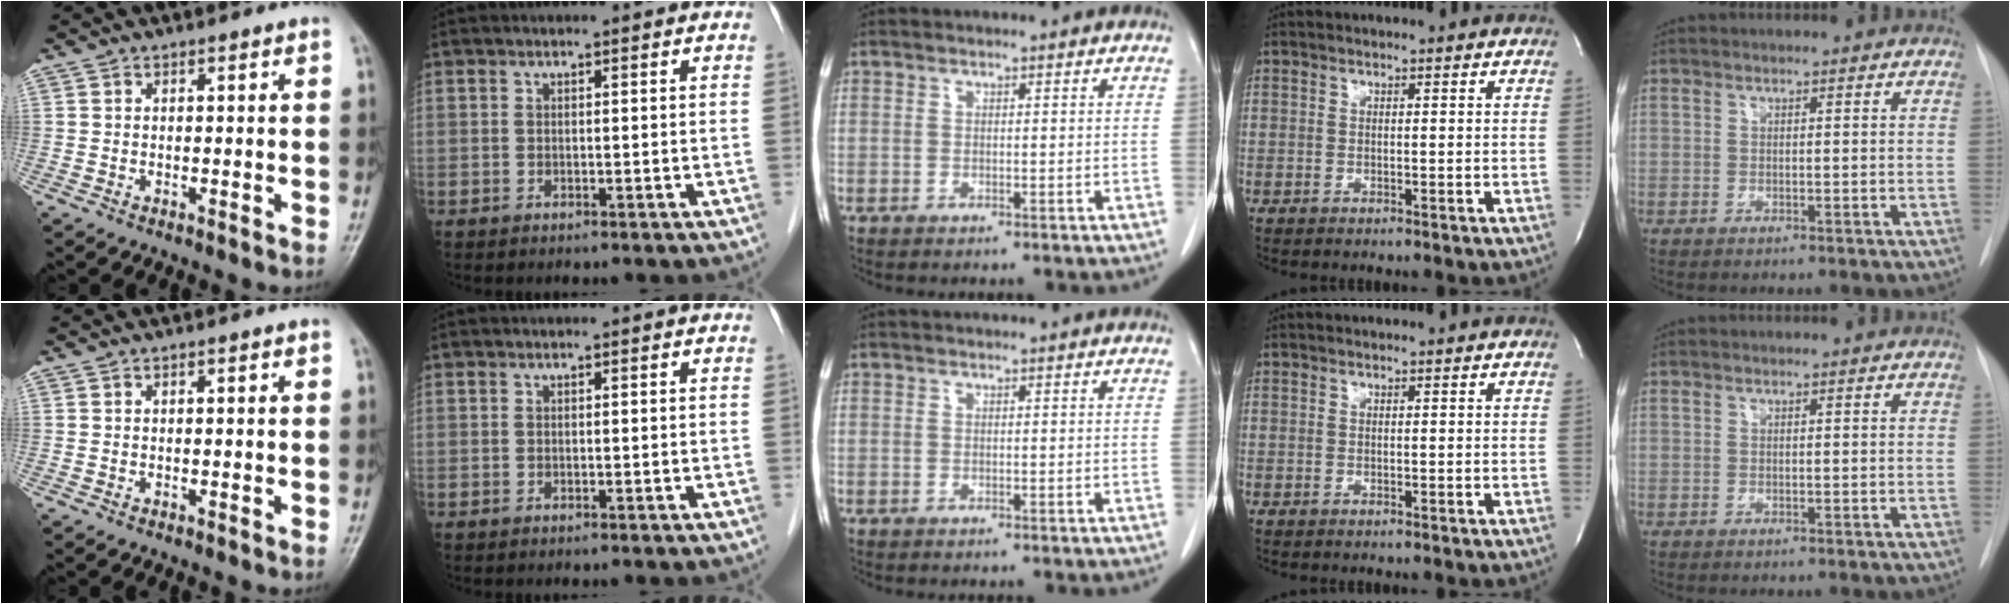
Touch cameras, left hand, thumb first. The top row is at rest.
{}